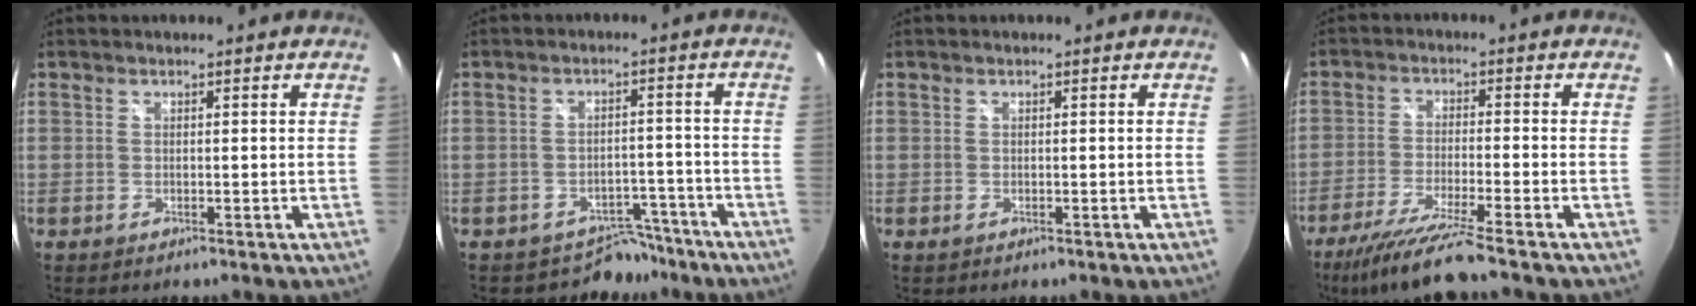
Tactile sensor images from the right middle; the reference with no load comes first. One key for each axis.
{"total": 5.5, "fx": -4.5, "fy": 3.1, "fz": -0.2, "tx": 0.006, "ty": 0.023, "tz": -0.066}
{"total": 0.0}
{"total": 11.4, "fx": -9.4, "fy": -0.8, "fz": 6.4, "tx": -0.143, "ty": -0.031, "tz": -0.168}